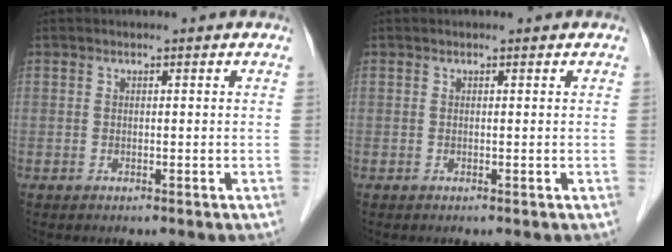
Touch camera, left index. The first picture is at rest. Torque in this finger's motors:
{"motor_torque": [-0.08, 0.08, 0.00, 0.00]}